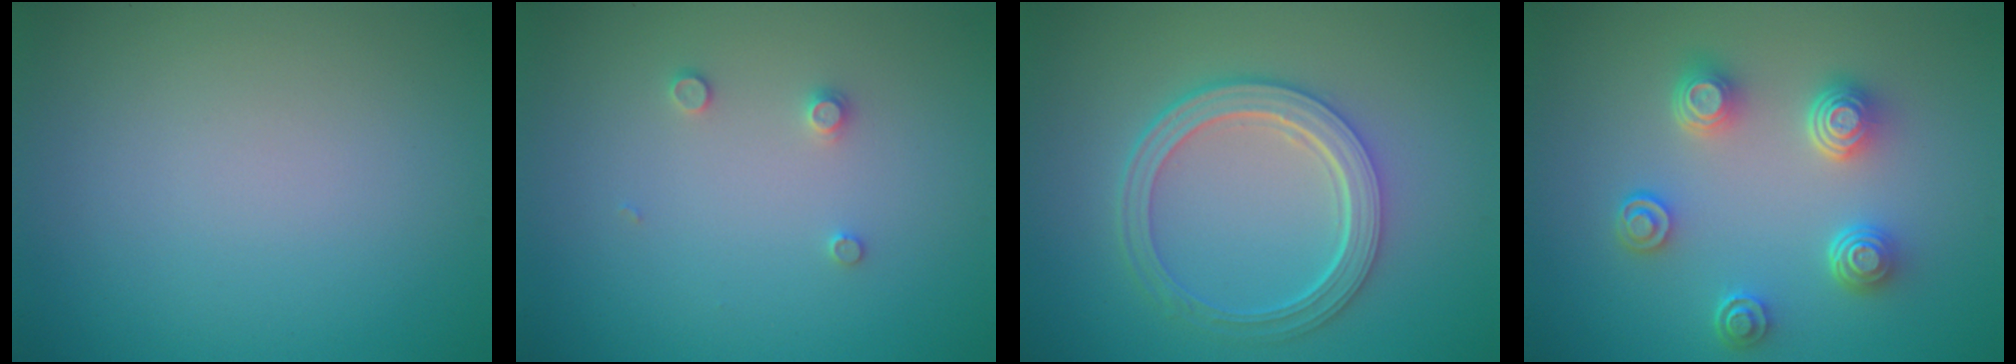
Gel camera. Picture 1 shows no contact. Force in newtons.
{"total": 1.0, "press": 1.0, "slide": 0.2}
{"total": 5.2, "press": 3.9, "slide": 3.5}
{"total": 4.4, "press": 3.4, "slide": 2.7}